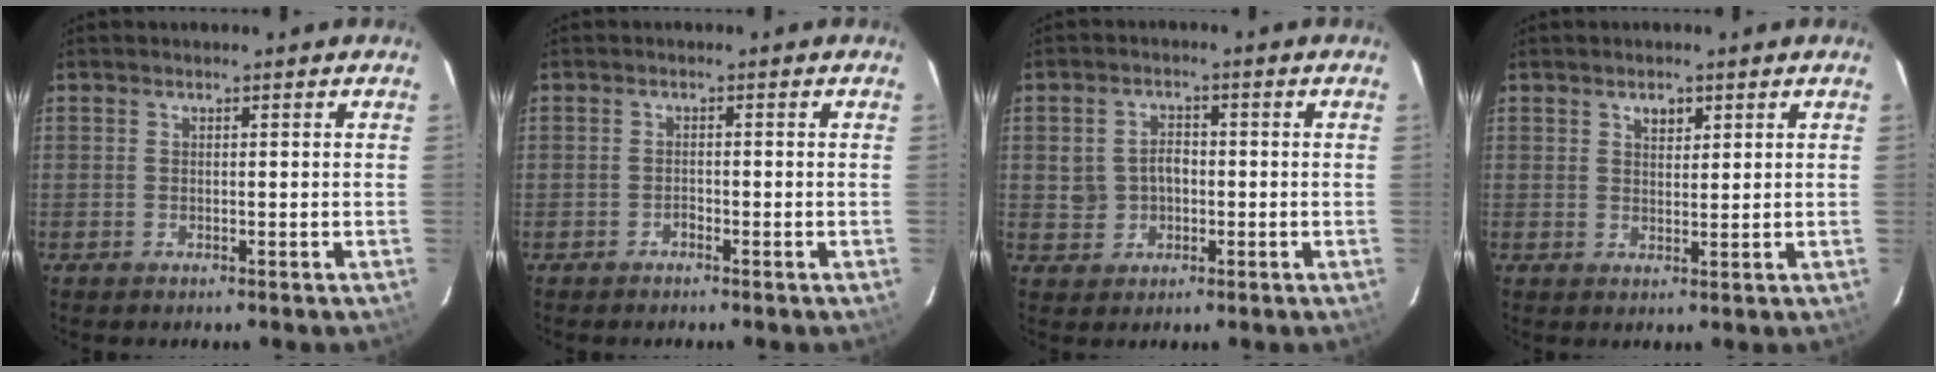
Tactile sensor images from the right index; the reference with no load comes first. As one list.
[{"total": 0.9, "force": [-0.8, 0.4, 0.2], "torque": [-0.004, 0.002, -0.014]}, {"total": 4.4, "force": [-0.2, 3.8, 2.2], "torque": [-0.043, 0.012, 0.003]}, {"total": 2.4, "force": [1.4, 1.4, 1.3], "torque": [-0.018, 0.006, 0.024]}]